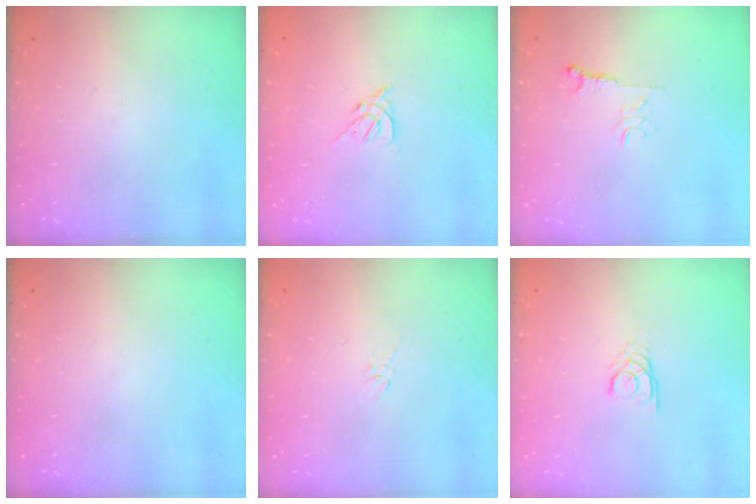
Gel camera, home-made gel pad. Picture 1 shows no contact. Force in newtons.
{"total": 3.9, "press": 3.8, "slide": 0.9}
{"total": 4.3, "press": 4.3, "slide": 0.6}
{"total": 0.0}
{"total": 2.2, "press": 2.1, "slide": 0.4}
{"total": 2.2, "press": 2.2, "slide": 0.2}